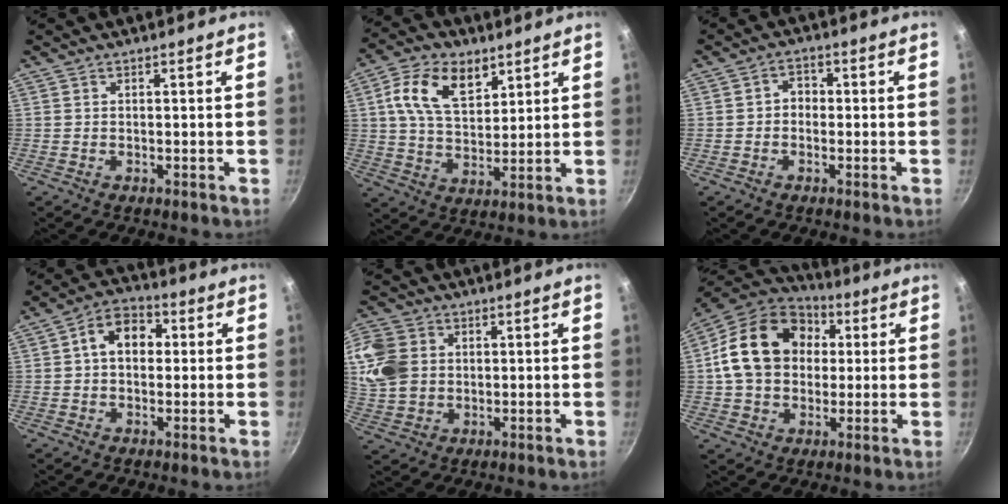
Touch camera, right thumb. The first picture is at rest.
{"total": 12.6, "force": [5.4, 7.6, 8.4], "torque": [-0.130, -0.012, 0.095]}
{"total": 3.0, "force": [-0.4, 2.4, 1.6], "torque": [-0.007, 0.012, -0.012]}
{"total": 8.8, "force": [1.2, 6.3, 6.0], "torque": [-0.060, 0.023, 0.004]}
{"total": 11.5, "force": [2.0, 9.4, 6.2], "torque": [-0.112, -0.004, 0.036]}
{"total": 19.9, "force": [3.3, 15.3, 12.3], "torque": [-0.194, 0.026, 0.047]}